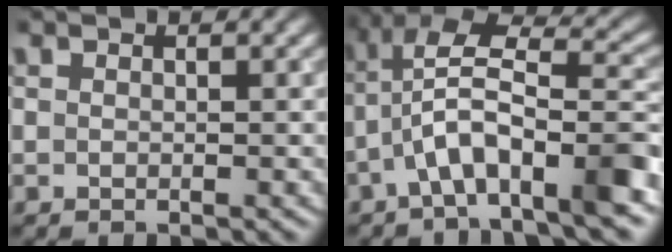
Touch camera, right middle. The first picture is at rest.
{"total": 9.3, "force": [-3.4, 3.4, 8.0], "torque": [-0.140, 0.025, -0.062]}